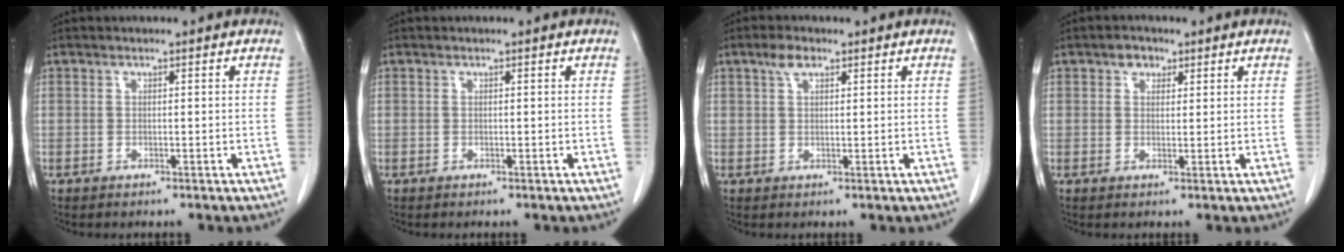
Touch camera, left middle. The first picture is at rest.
{"total": 0.0}
{"total": 2.5, "force": [1.5, 1.1, 1.6], "torque": [-0.037, 0.007, 0.031]}
{"total": 2.2, "force": [1.3, 1.6, 0.9], "torque": [-0.015, 0.005, 0.019]}